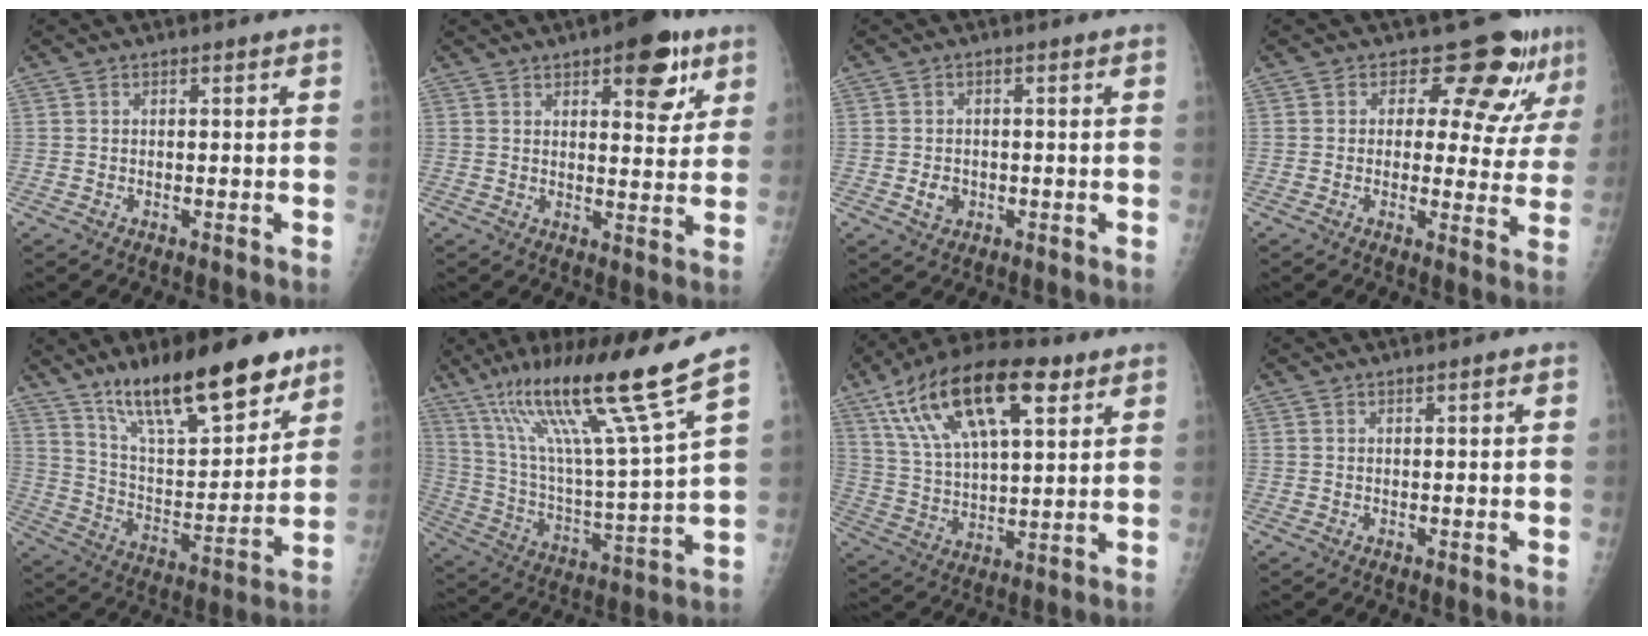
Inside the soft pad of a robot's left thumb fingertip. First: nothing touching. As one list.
[{"total": 10.6, "force": [5.5, 4.5, 7.8], "torque": [-0.069, -0.021, 0.069]}, {"total": 2.8, "force": [-0.7, 2.2, 1.5], "torque": [-0.018, 0.003, -0.008]}, {"total": 9.7, "force": [6.8, 4.8, 5.0], "torque": [-0.027, -0.046, 0.072]}, {"total": 22.3, "force": [15.4, 7.1, 14.5], "torque": [-0.197, -0.073, 0.262]}, {"total": 21.3, "force": [14.2, -0.4, 15.8], "torque": [-0.253, -0.068, 0.255]}, {"total": 22.0, "force": [10.8, 9.3, 16.8], "torque": [-0.289, -0.009, 0.193]}, {"total": 0.8, "force": [0.4, 0.1, 0.7], "torque": [-0.010, 0.000, 0.006]}]